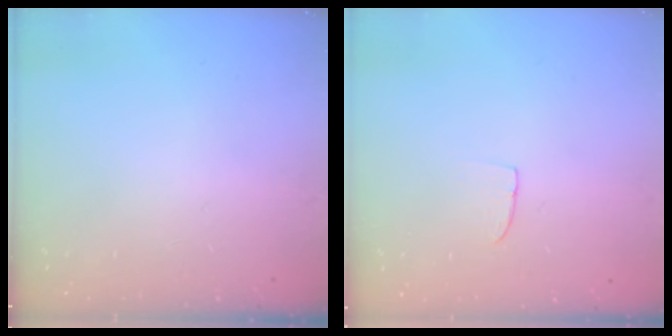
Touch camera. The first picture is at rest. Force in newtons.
{"total": 4.2, "press": 4.2, "slide": 0.3}